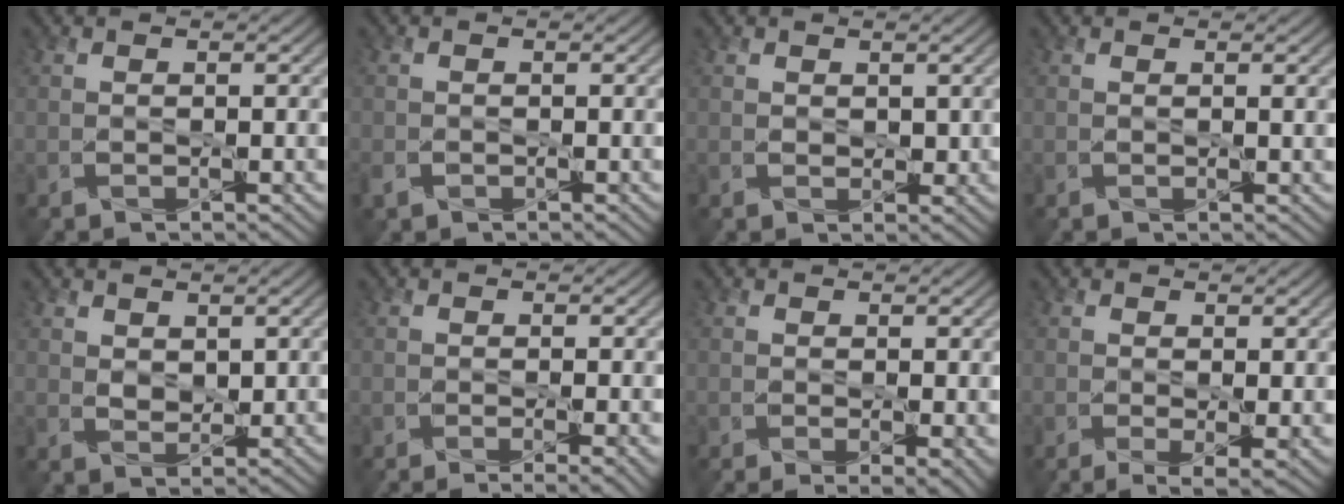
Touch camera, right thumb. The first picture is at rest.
{"total": 1.5, "force": [-0.8, 1.1, 0.7], "torque": [-0.020, -0.007, -0.020]}
{"total": 1.2, "force": [0.7, 0.8, 0.5], "torque": [-0.009, -0.006, 0.015]}
{"total": 0.7, "force": [0.4, 0.0, 0.6], "torque": [-0.008, -0.002, 0.004]}
{"total": 2.2, "force": [1.4, 1.4, 1.1], "torque": [-0.024, -0.006, 0.029]}
{"total": 3.1, "force": [-1.2, 0.6, 2.8], "torque": [-0.043, -0.006, -0.019]}
{"total": 2.8, "force": [-0.5, 0.8, 2.7], "torque": [-0.048, -0.009, -0.007]}
{"total": 2.7, "force": [-0.3, 0.7, 2.6], "torque": [-0.056, -0.011, -0.005]}